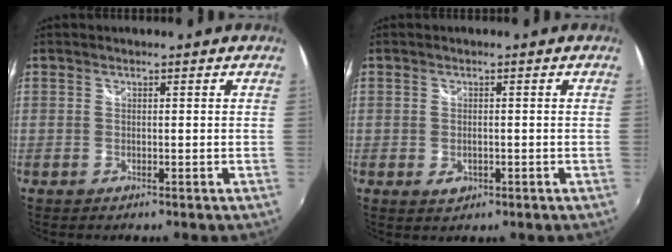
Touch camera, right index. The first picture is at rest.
{"total": 2.4, "force": [-0.7, 1.7, 1.6], "torque": [-0.028, -0.004, -0.009]}